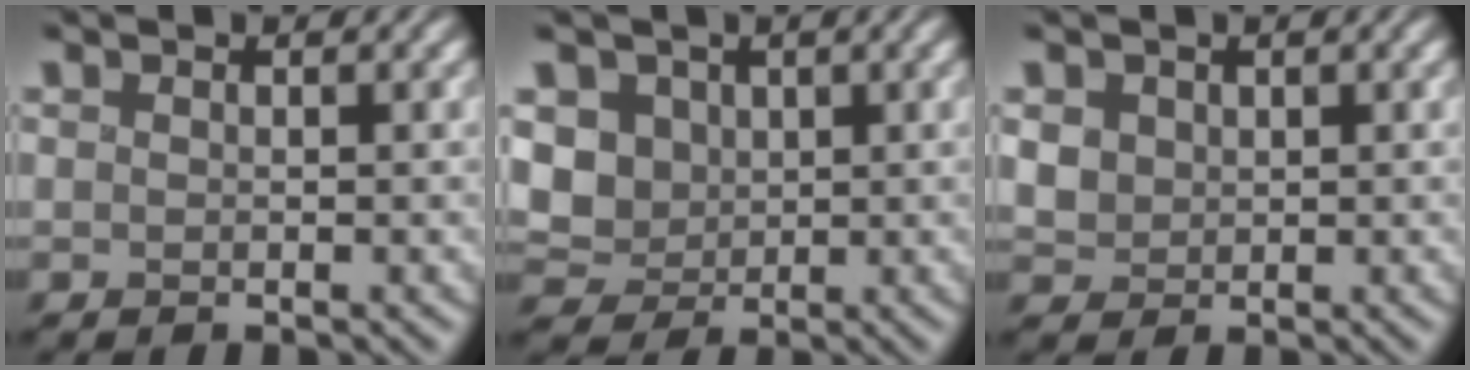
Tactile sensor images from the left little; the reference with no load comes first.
{"total": 4.9, "force": [0.4, 4.3, 2.3], "torque": [-0.062, 0.004, -0.001]}
{"total": 2.1, "force": [0.4, 1.8, 0.8], "torque": [-0.027, -0.005, 0.010]}